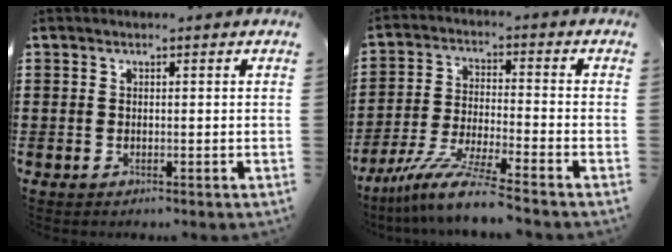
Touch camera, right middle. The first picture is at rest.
{"total": 8.9, "force": [-7.5, -0.3, 4.7], "torque": [-0.099, -0.010, -0.149]}